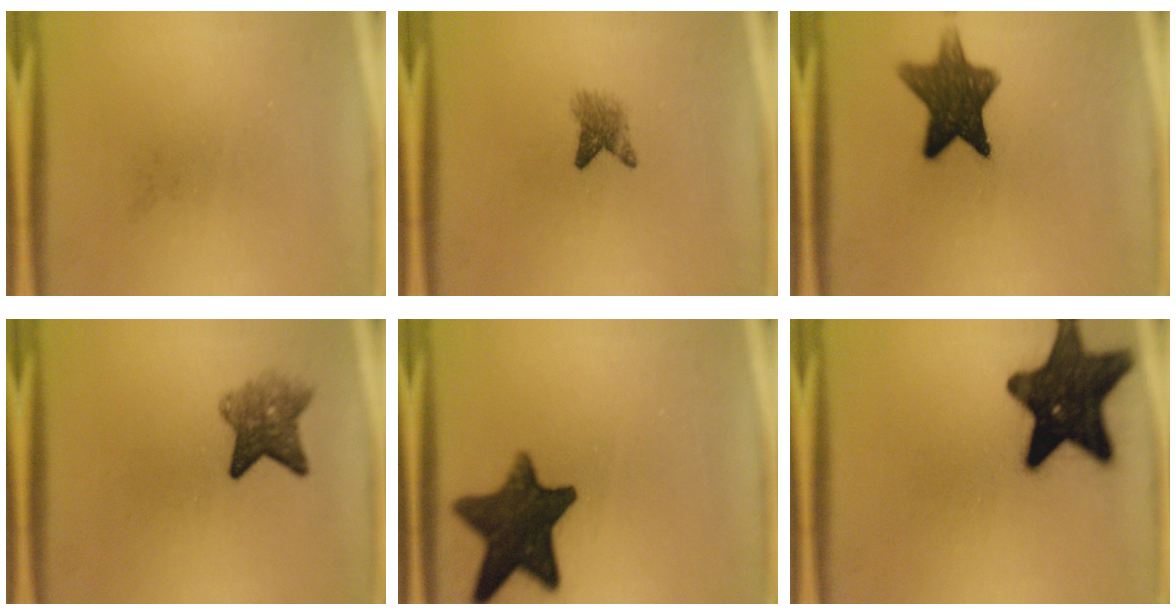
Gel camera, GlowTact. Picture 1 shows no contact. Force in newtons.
{"total": 2.7}
{"total": 10.7}
{"total": 5.2}
{"total": 14.3}
{"total": 17.4}